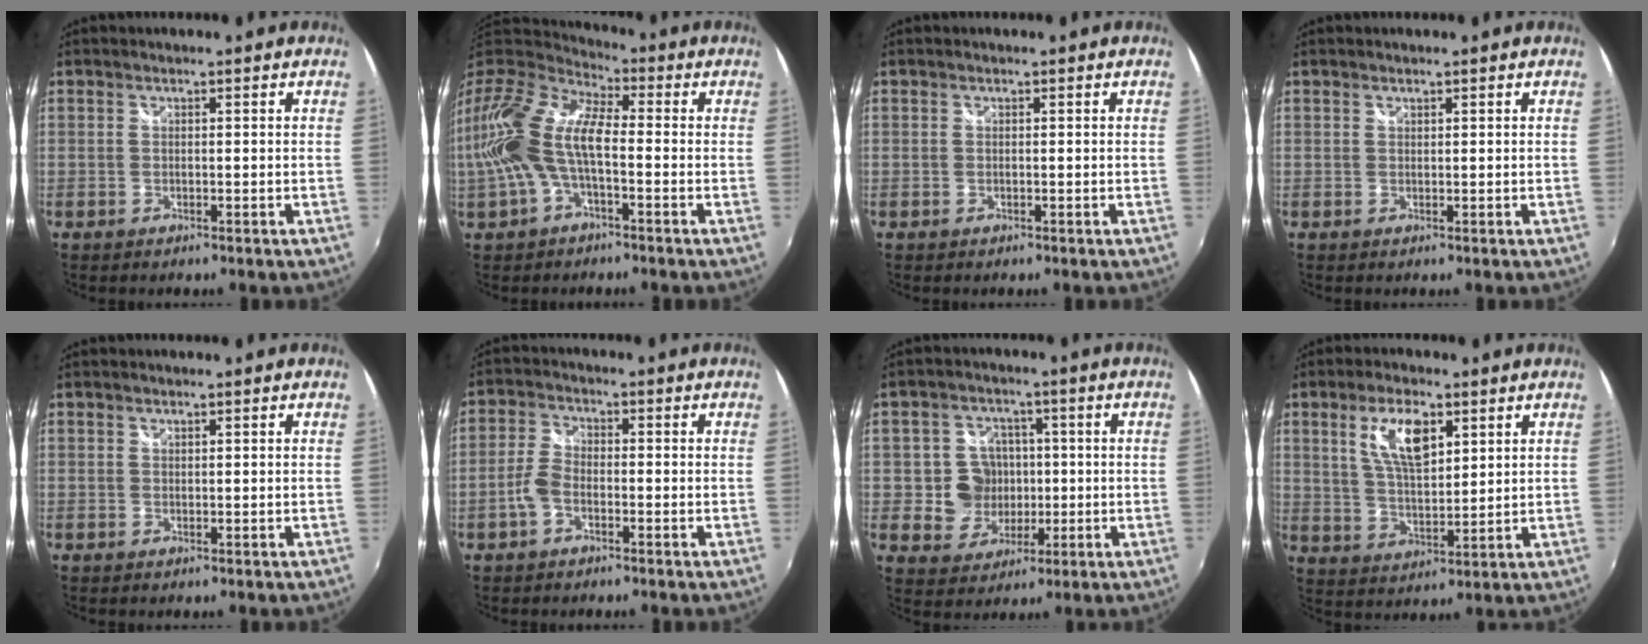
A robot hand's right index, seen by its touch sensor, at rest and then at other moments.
{"total": 17.5, "force": [-1.8, 8.2, 15.3], "torque": [-0.313, 0.007, -0.041]}
{"total": 0.0}
{"total": 0.0}
{"total": 0.0}
{"total": 4.1, "force": [-1.9, 2.2, 2.9], "torque": [-0.069, 0.007, -0.038]}
{"total": 7.4, "force": [-0.6, 7.0, 2.1], "torque": [-0.053, 0.009, -0.006]}
{"total": 9.2, "force": [4.0, 3.9, 7.3], "torque": [-0.136, 0.007, 0.079]}